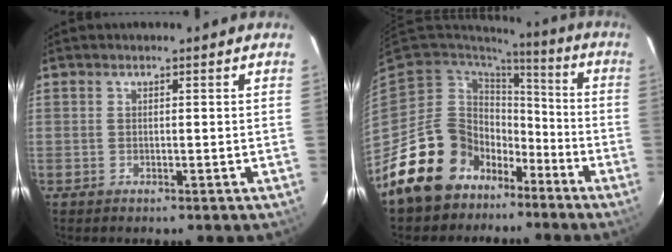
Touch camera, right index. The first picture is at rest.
{"total": 15.9, "force": [-10.4, 11.6, 2.9], "torque": [-0.087, 0.037, -0.166]}